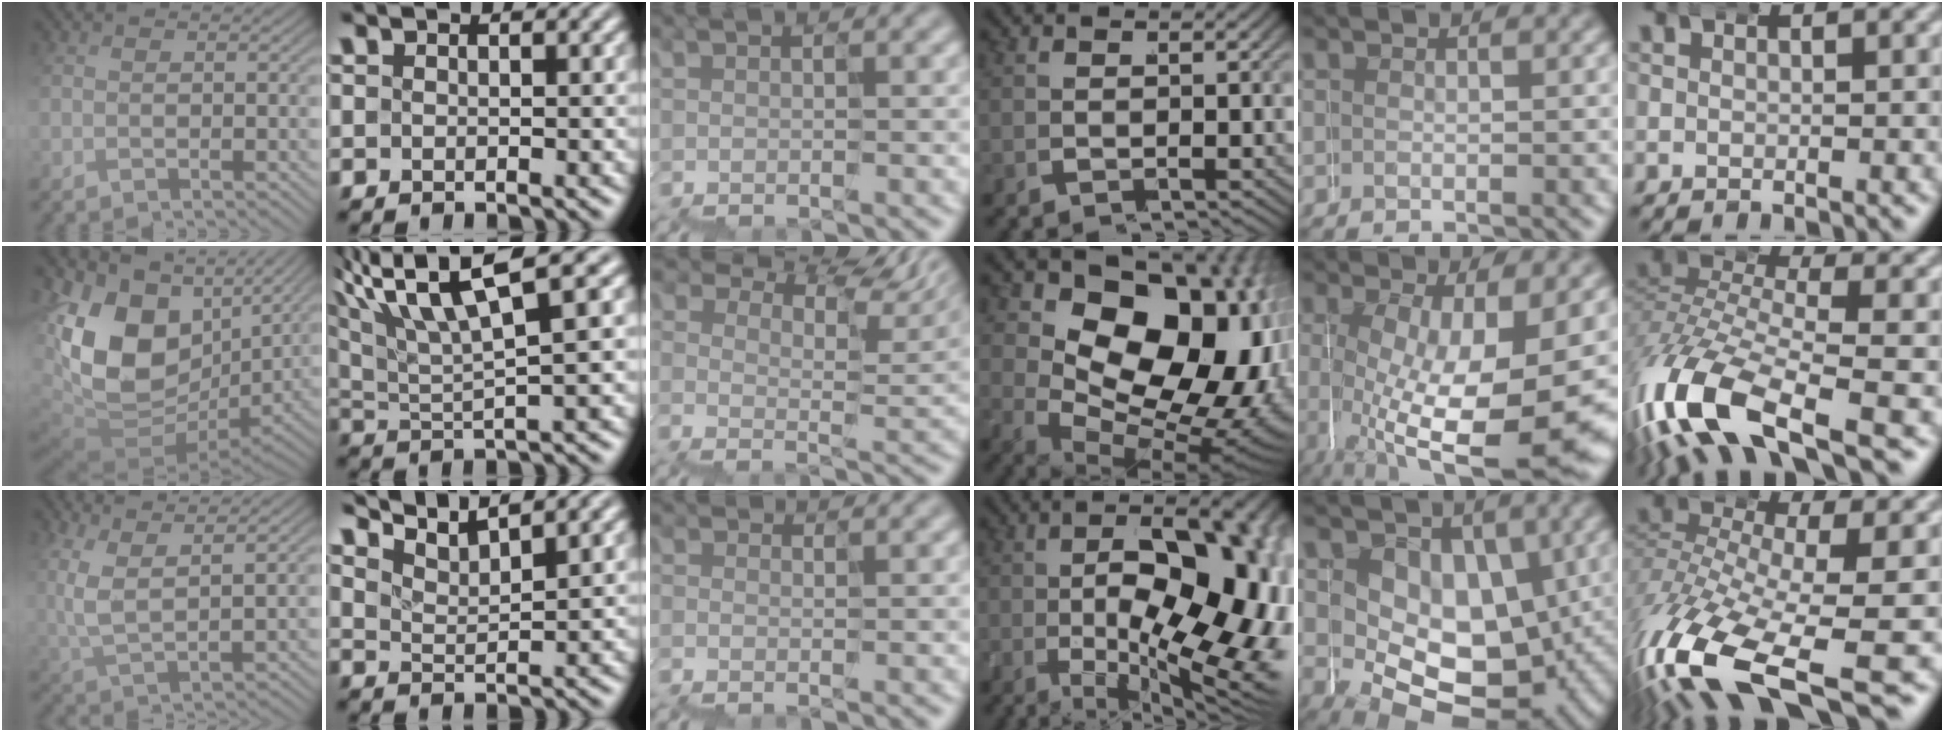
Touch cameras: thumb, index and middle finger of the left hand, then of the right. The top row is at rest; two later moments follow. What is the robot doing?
{"motion": "wrap", "object": "duck tape"}